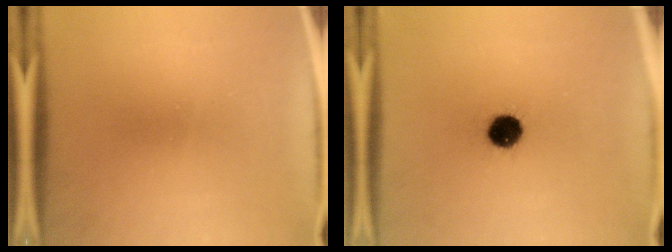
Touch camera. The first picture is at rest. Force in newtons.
{"total": 7.3}